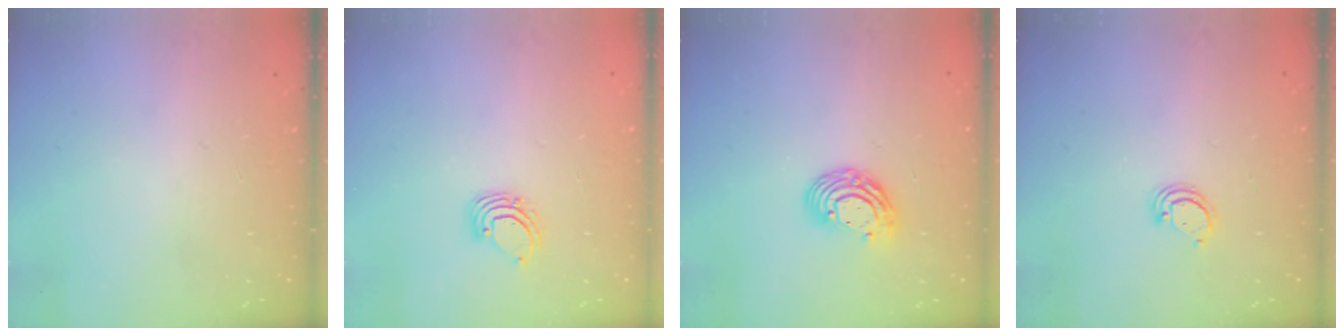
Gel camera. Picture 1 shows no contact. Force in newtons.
{"total": 2.6, "press": 2.6, "slide": 0.2}
{"total": 9.2, "press": 9.2, "slide": 0.6}
{"total": 2.8, "press": 2.8, "slide": 0.2}